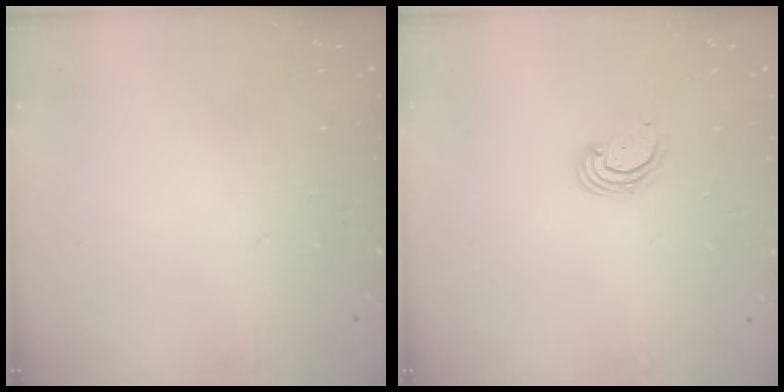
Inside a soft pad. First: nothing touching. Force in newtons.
{"total": 2.7, "press": 2.7, "slide": 0.3}